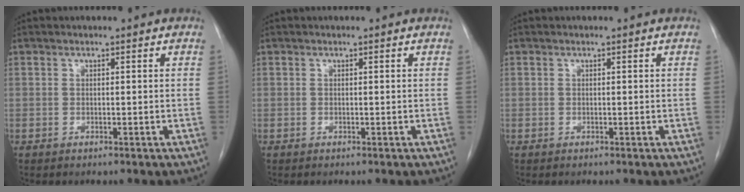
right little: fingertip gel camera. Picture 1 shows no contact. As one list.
[{"total": 0.0}, {"total": 0.0}]